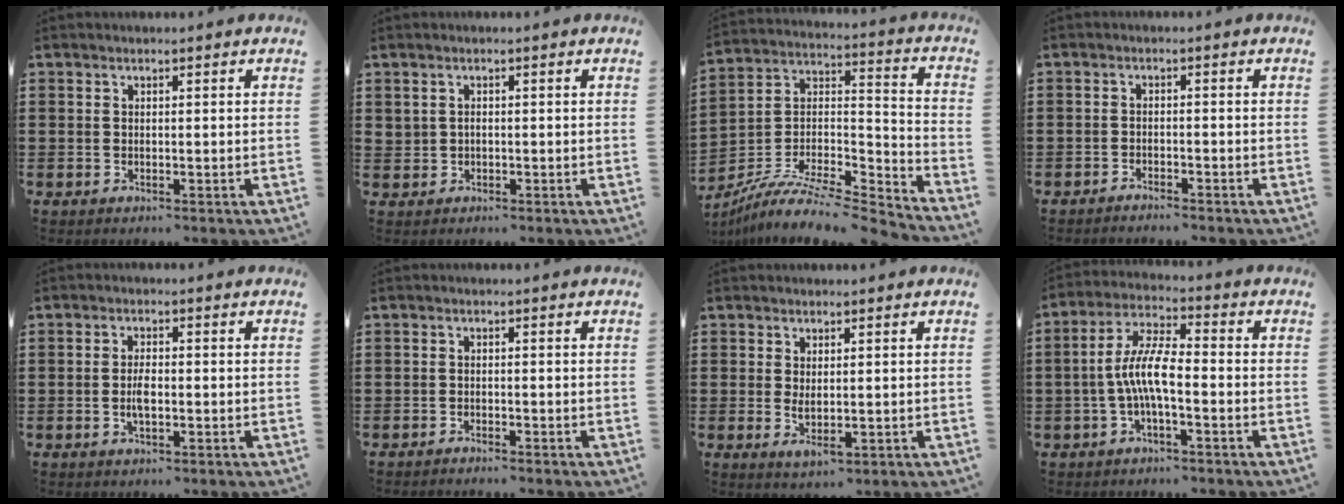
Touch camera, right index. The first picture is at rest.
{"total": 0.9, "force": [0.1, 0.8, 0.4], "torque": [-0.011, 0.006, 0.001]}
{"total": 8.7, "force": [-7.2, 2.3, 4.2], "torque": [-0.091, -0.002, -0.148]}
{"total": 1.4, "force": [-1.4, 0.1, 0.0], "torque": [-0.004, 0.005, -0.031]}
{"total": 2.8, "force": [-0.6, 1.2, 2.5], "torque": [-0.055, 0.000, -0.012]}
{"total": 1.0, "force": [-1.0, 0.1, 0.0], "torque": [-0.002, 0.003, -0.021]}
{"total": 2.5, "force": [0.2, 0.9, 2.3], "torque": [-0.052, -0.003, 0.002]}
{"total": 7.7, "force": [-1.8, 2.0, 7.2], "torque": [-0.159, -0.007, -0.040]}